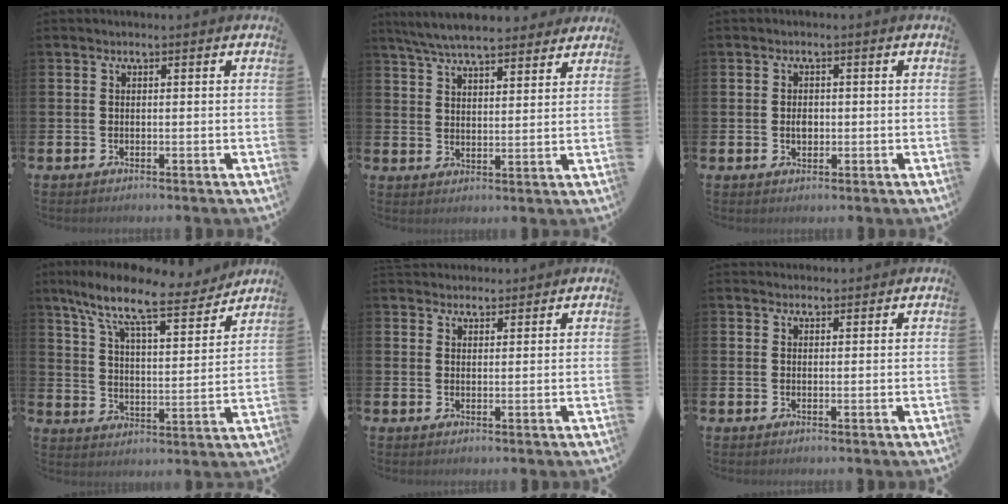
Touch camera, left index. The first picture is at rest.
{"total": 6.9, "force": [6.5, 1.3, 2.0], "torque": [-0.056, -0.029, 0.116]}
{"total": 1.8, "force": [0.0, 1.3, 1.3], "torque": [-0.008, 0.000, -0.006]}
{"total": 10.5, "force": [8.8, 2.1, 5.4], "torque": [-0.127, -0.055, 0.144]}
{"total": 2.8, "force": [2.7, 0.8, -0.2], "torque": [0.008, -0.012, 0.047]}
{"total": 1.6, "force": [1.6, 0.5, -0.1], "torque": [0.008, -0.005, 0.028]}